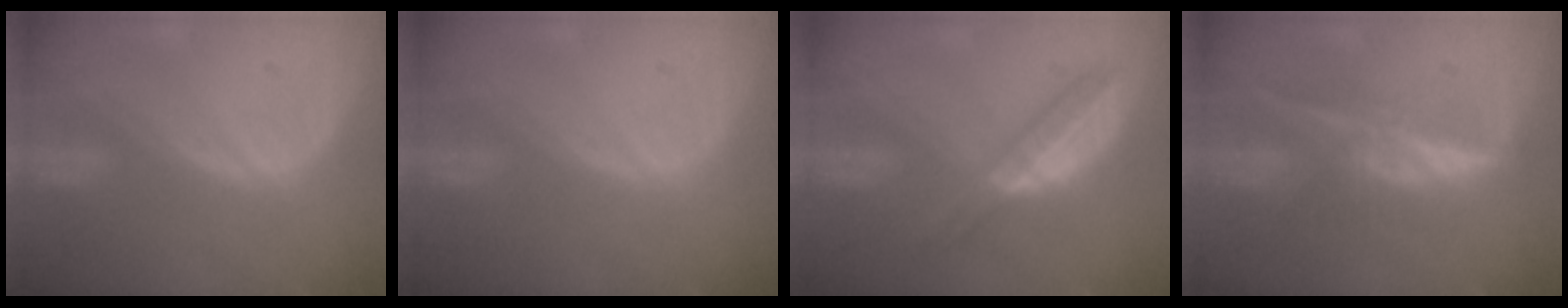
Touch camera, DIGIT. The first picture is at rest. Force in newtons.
{"total": 0.0}
{"total": 6.2, "press": 5.4, "slide": 3.0}
{"total": 6.2, "press": 5.5, "slide": 2.9}